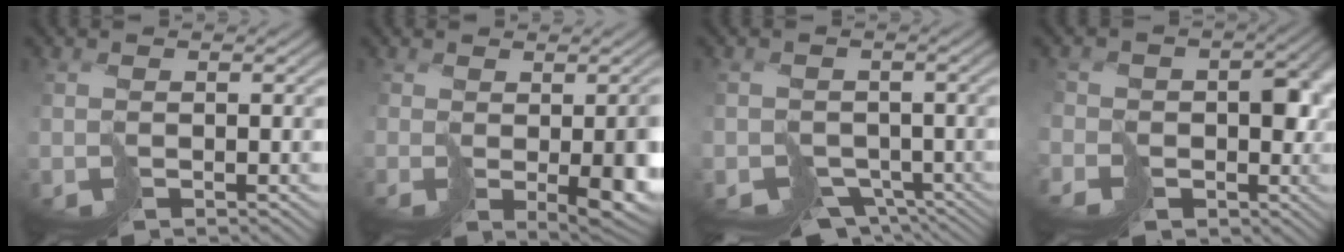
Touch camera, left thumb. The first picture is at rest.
{"total": 5.5, "force": [-1.1, 2.3, 4.8], "torque": [-0.068, -0.029, 0.012]}
{"total": 6.1, "force": [-3.7, 4.5, 1.7], "torque": [-0.020, -0.023, -0.040]}
{"total": 8.5, "force": [-3.0, 7.3, 3.1], "torque": [-0.058, -0.016, -0.061]}